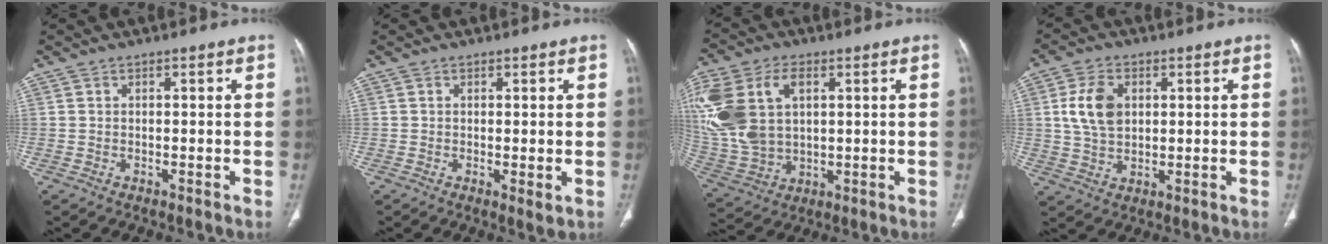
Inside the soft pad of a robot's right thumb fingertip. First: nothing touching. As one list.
[{"total": 1.6, "force": [-0.1, 0.4, 1.6], "torque": [-0.030, -0.010, -0.002]}, {"total": 20.6, "force": [5.1, 13.5, 14.8], "torque": [-0.353, 0.006, 0.106]}, {"total": 8.1, "force": [1.8, 5.4, 5.7], "torque": [-0.102, -0.002, 0.036]}]